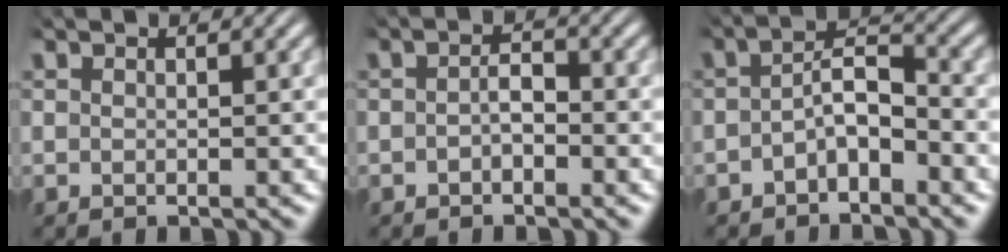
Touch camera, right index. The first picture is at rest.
{"total": 1.4, "force": [-0.7, 0.5, 1.1], "torque": [-0.019, -0.008, -0.009]}
{"total": 3.4, "force": [-1.2, 1.8, 2.6], "torque": [-0.037, -0.010, -0.022]}